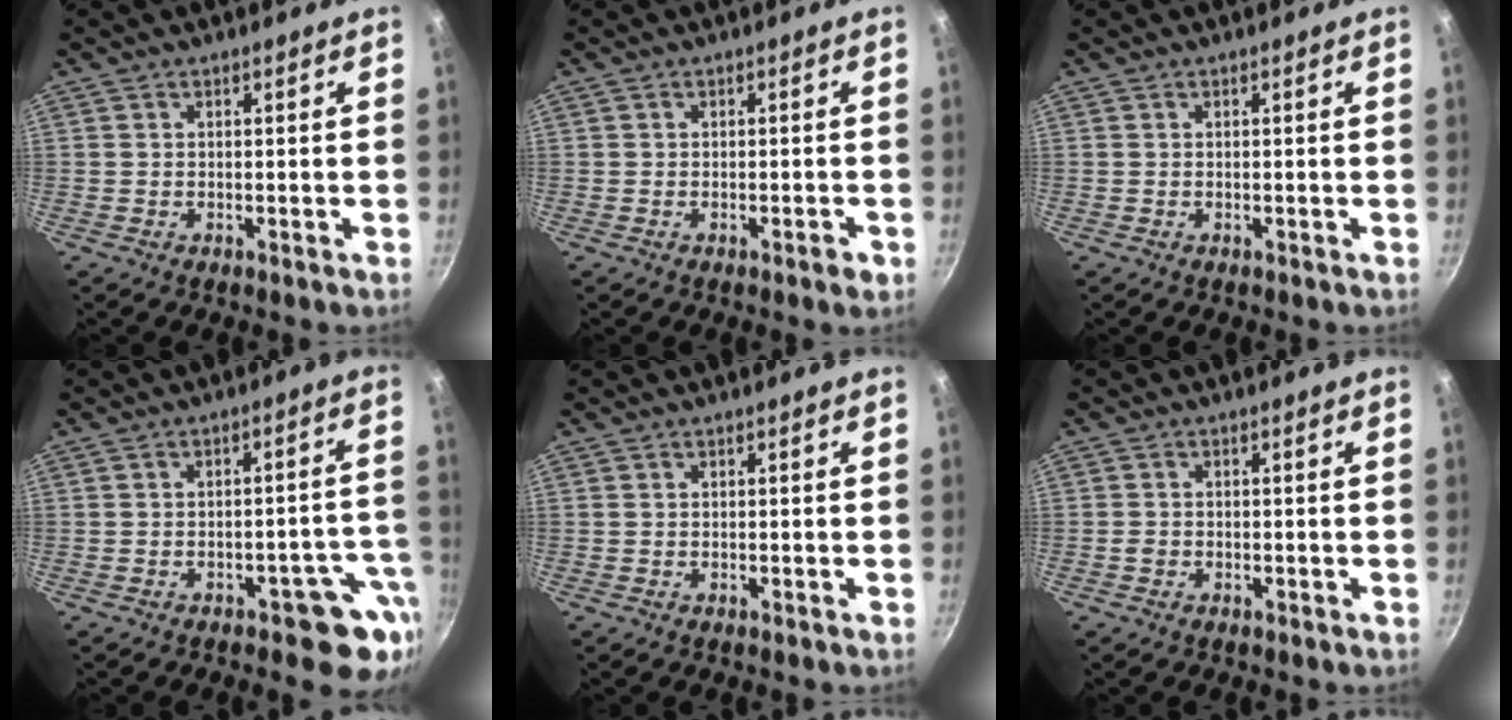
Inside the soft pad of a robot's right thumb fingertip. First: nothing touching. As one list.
[{"total": 1.8, "force": [-0.8, 0.6, 1.5], "torque": [-0.021, 0.009, -0.012]}, {"total": 0.0}, {"total": 8.3, "force": [-4.0, 4.4, 5.7], "torque": [-0.002, 0.045, -0.041]}, {"total": 0.0}, {"total": 1.3, "force": [-0.6, 1.0, 0.5], "torque": [-0.010, 0.006, -0.011]}]